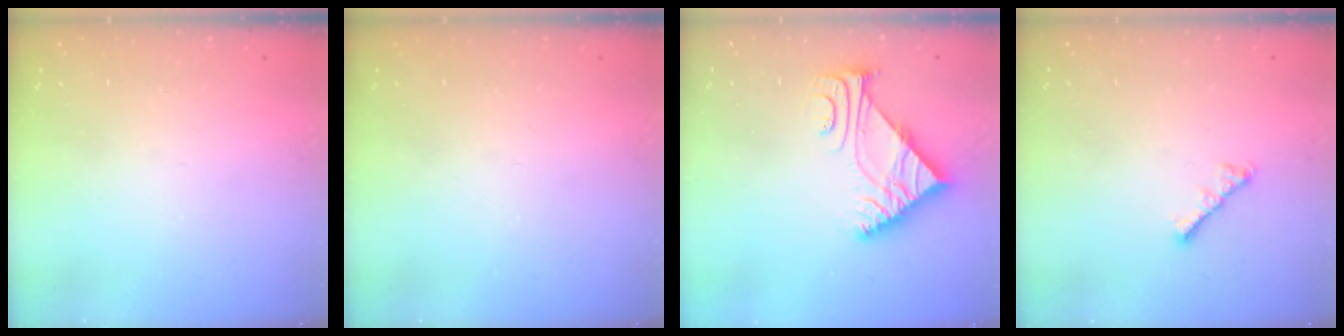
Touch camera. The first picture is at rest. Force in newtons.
{"total": 0.0}
{"total": 5.6, "press": 5.5, "slide": 0.8}
{"total": 3.4, "press": 3.4, "slide": 0.6}